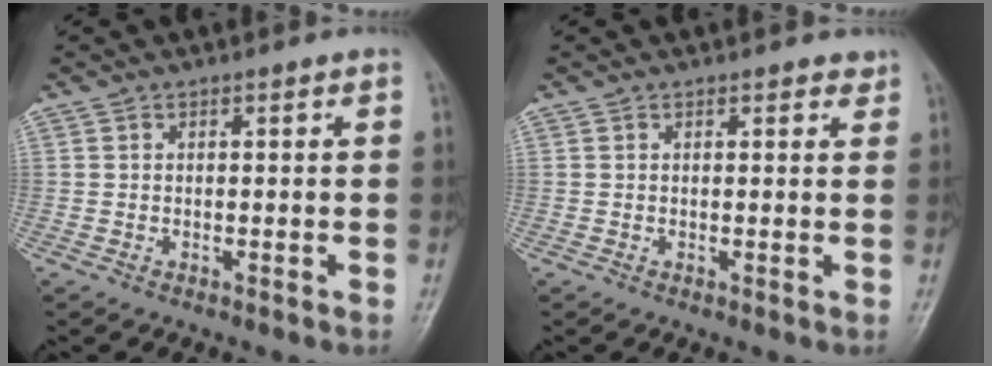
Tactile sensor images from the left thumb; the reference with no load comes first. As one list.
[{"total": 1.5, "force": [1.2, 0.7, 0.4], "torque": [0.008, -0.005, 0.010]}]